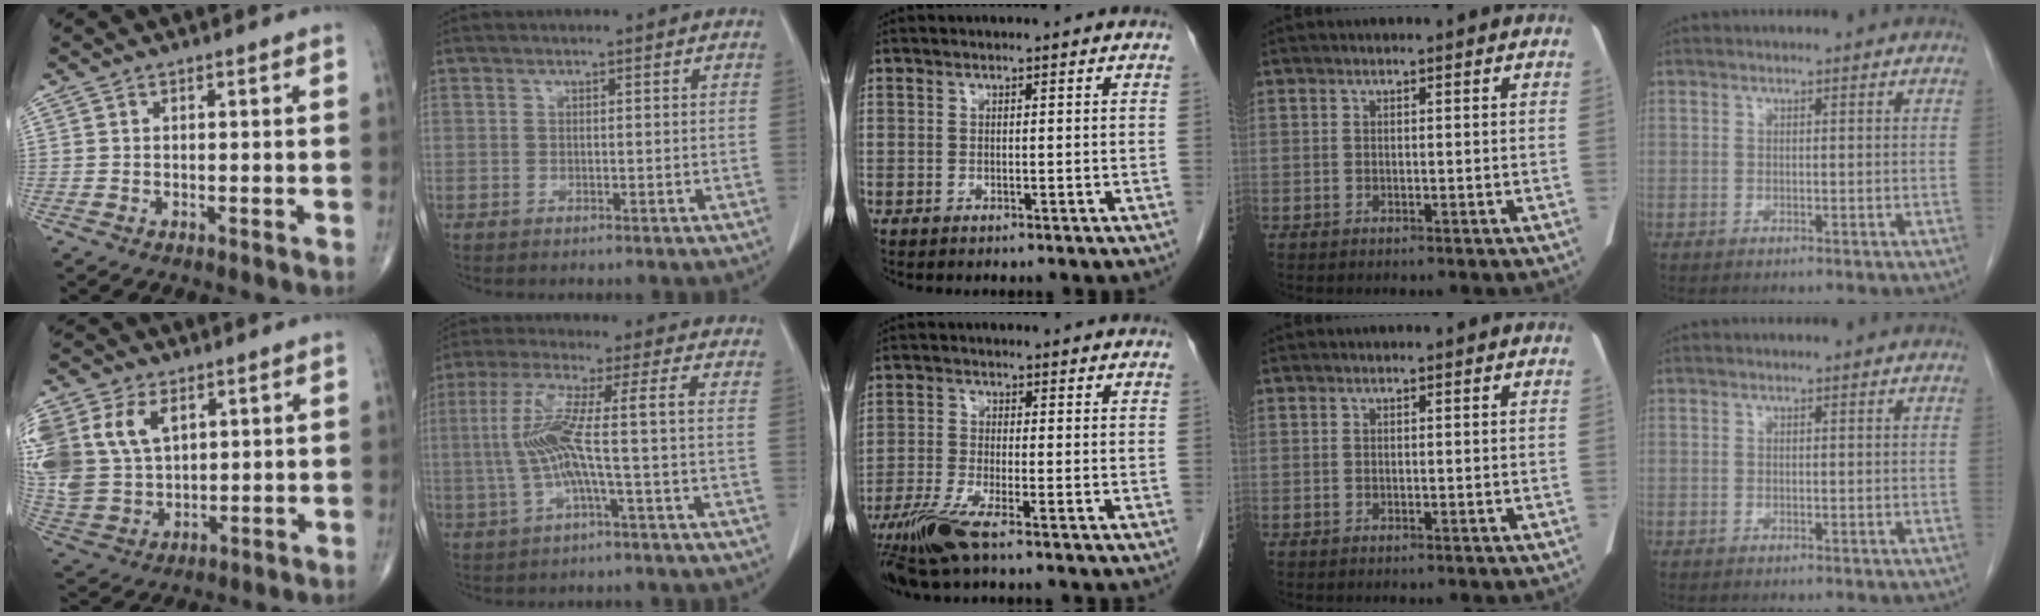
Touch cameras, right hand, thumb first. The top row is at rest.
{"thumb": {"total": 19.1, "force": [6.8, 13.4, 11.9], "torque": [-0.280, 0.008, 0.145]}, "index": {"total": 8.9, "force": [-0.8, -0.5, 8.9], "torque": [-0.188, 0.019, -0.018]}, "middle": {"total": 6.6, "force": [-4.5, 0.1, 4.8], "torque": [-0.100, -0.020, -0.090]}}